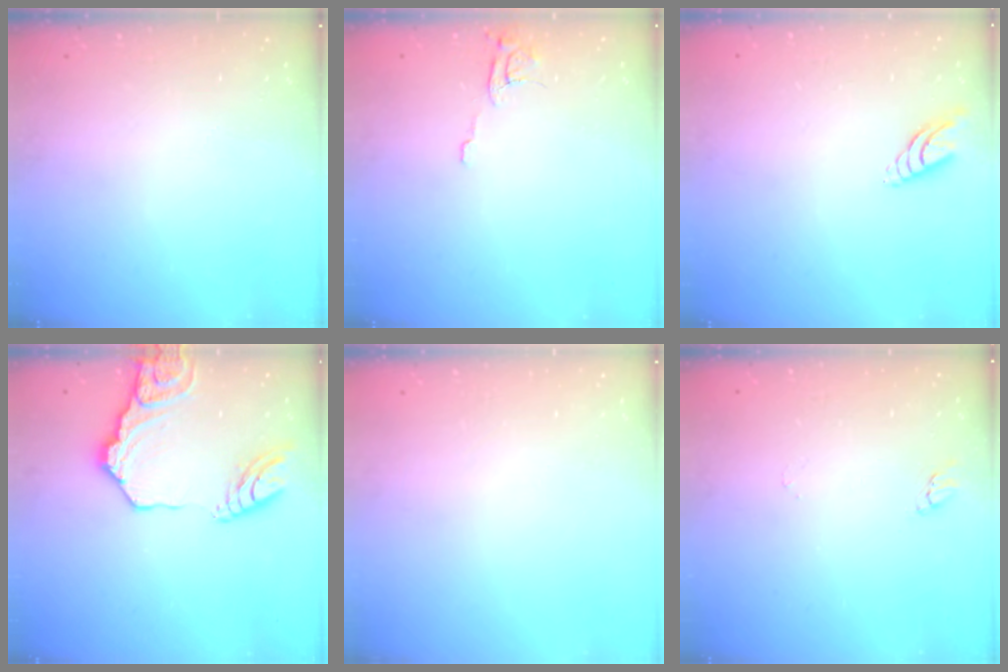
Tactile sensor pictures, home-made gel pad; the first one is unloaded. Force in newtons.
{"total": 6.3, "press": 6.3, "slide": 0.5}
{"total": 6.0, "press": 5.9, "slide": 0.9}
{"total": 16.9, "press": 16.8, "slide": 2.3}
{"total": 0.0}
{"total": 2.5, "press": 2.5, "slide": 0.2}